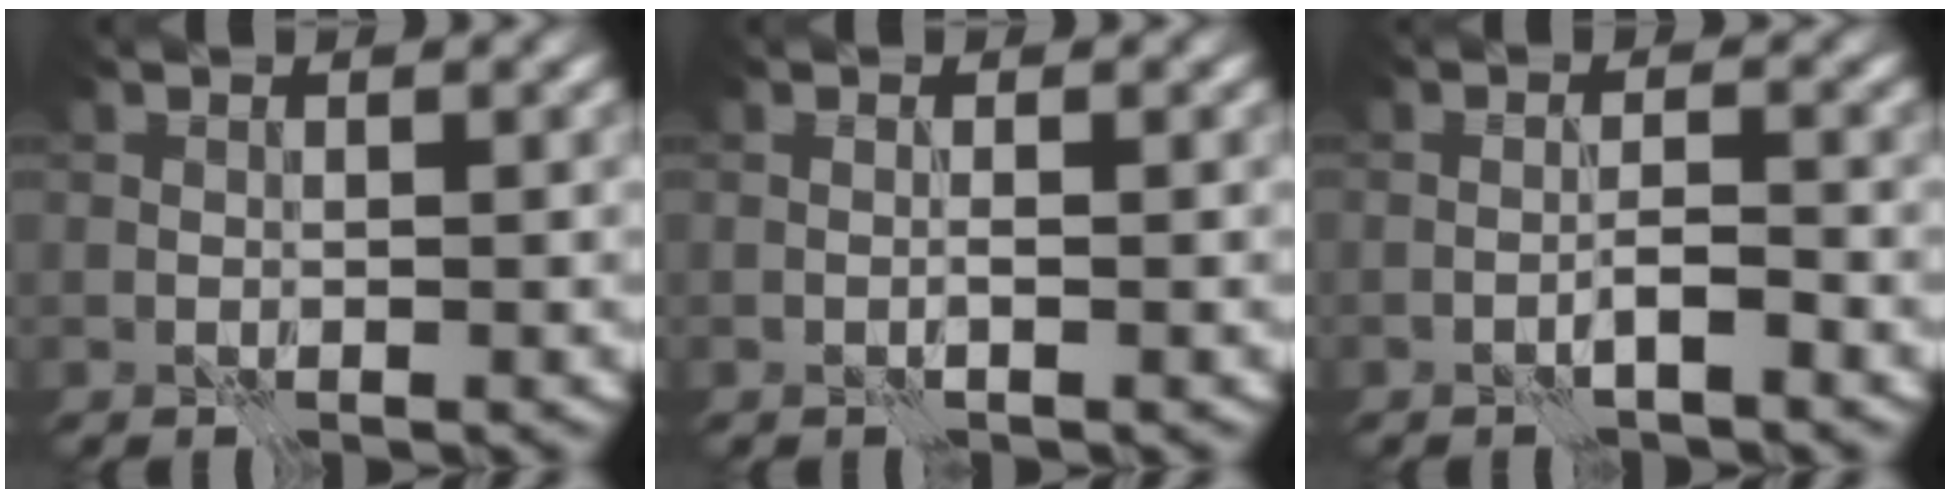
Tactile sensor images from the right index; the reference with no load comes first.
{"total": 0.6, "force": [-0.1, -0.5, 0.2], "torque": [-0.005, 0.002, -0.004]}
{"total": 1.3, "force": [-0.9, -0.3, 0.9], "torque": [-0.013, 0.009, -0.021]}